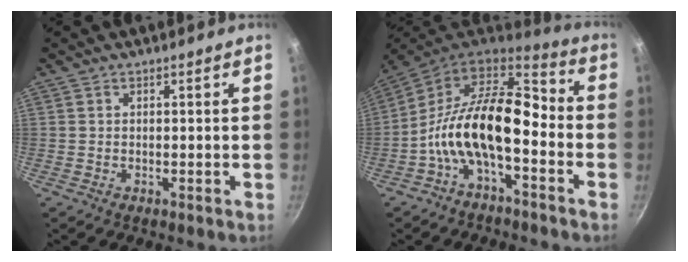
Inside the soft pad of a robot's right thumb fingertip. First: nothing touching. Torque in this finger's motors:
{"motor_torque": [2.29, 2.72, 1.66, -1.11, 0.24]}